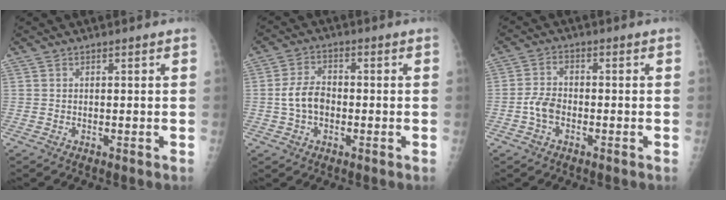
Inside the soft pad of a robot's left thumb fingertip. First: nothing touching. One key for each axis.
{"total": 6.0, "fx": -0.9, "fy": 4.1, "fz": 4.3, "tx": -0.077, "ty": 0.018, "tz": -0.020}
{"total": 4.4, "fx": -1.5, "fy": 2.8, "fz": 3.1, "tx": -0.060, "ty": 0.014, "tz": -0.034}